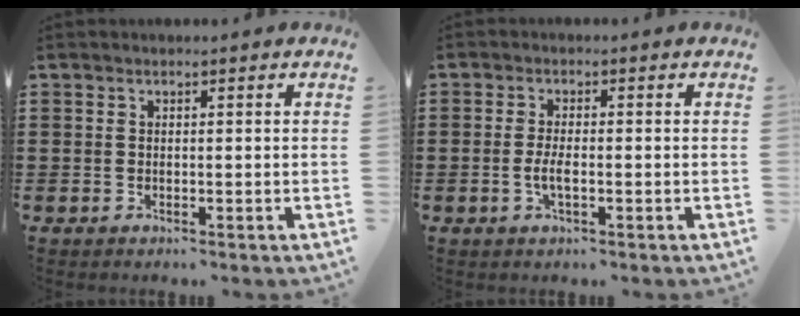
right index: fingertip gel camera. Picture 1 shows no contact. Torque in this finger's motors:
{"motor_torque": [1.11, 0.13, 0.34, 0.11]}